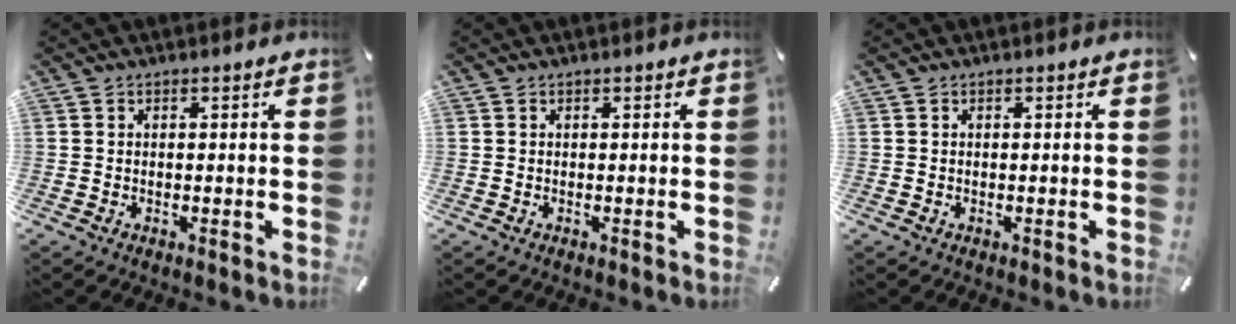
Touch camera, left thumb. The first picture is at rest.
{"total": 0.0}
{"total": 0.0}